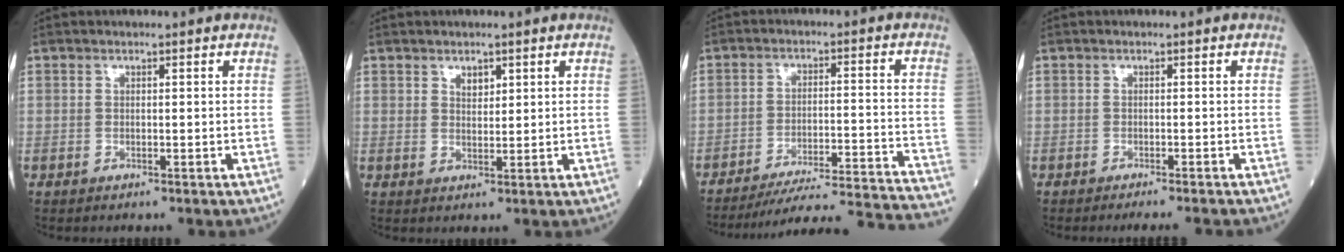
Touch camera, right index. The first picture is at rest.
{"total": 1.9, "force": [1.2, 1.0, 1.1], "torque": [-0.020, -0.002, 0.023]}
{"total": 23.4, "force": [-22.3, -2.0, 6.8], "torque": [-0.047, -0.026, -0.299]}
{"total": 5.3, "force": [-4.9, -0.3, 2.1], "torque": [-0.015, -0.014, -0.063]}